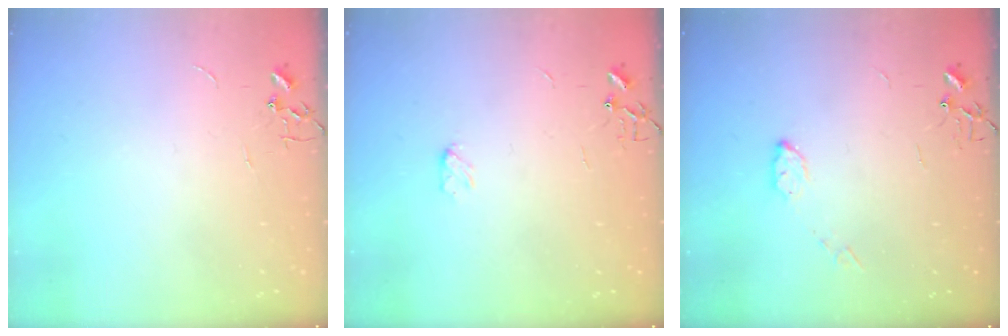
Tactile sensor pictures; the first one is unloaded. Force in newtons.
{"total": 3.3, "press": 3.3, "slide": 0.6}
{"total": 4.5, "press": 4.5, "slide": 0.2}